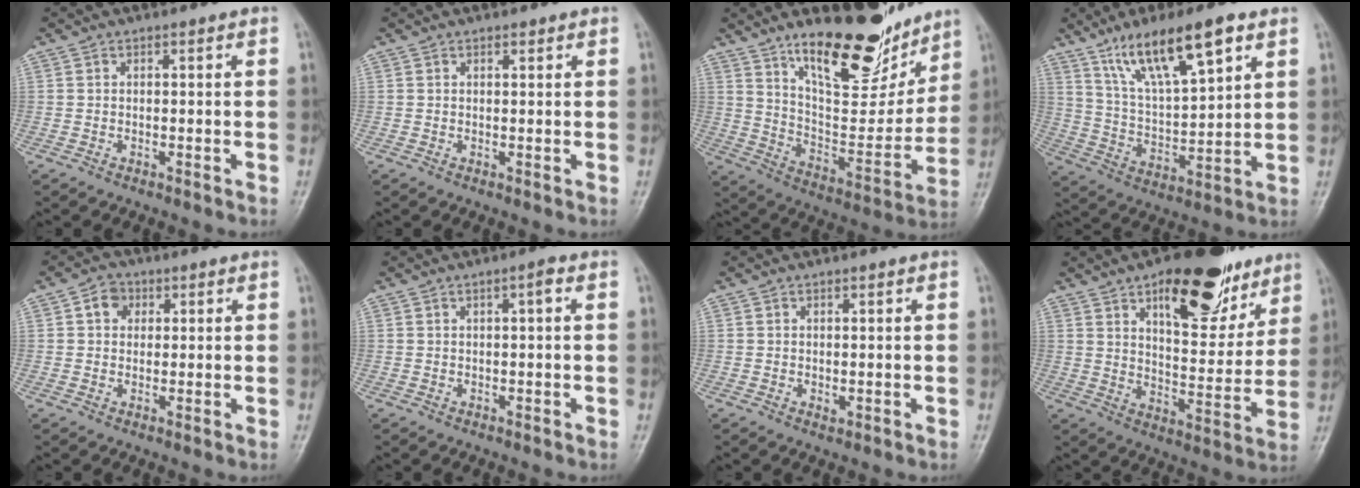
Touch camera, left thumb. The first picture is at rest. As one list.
[{"total": 0.9, "force": [0.7, 0.4, 0.4], "torque": [-0.006, -0.004, 0.008]}, {"total": 21.0, "force": [14.5, 8.0, 12.8], "torque": [-0.144, -0.093, 0.239]}, {"total": 15.5, "force": [9.2, 4.2, 11.8], "torque": [-0.194, -0.032, 0.176]}, {"total": 3.7, "force": [1.1, 3.1, 1.7], "torque": [-0.008, 0.002, 0.013]}, {"total": 1.7, "force": [0.5, 0.2, 1.6], "torque": [-0.028, 0.003, 0.007]}, {"total": 1.0, "force": [0.3, 0.6, 0.7], "torque": [-0.012, -0.005, 0.010]}, {"total": 20.0, "force": [11.6, 8.9, 13.7], "torque": [-0.140, -0.055, 0.173]}]